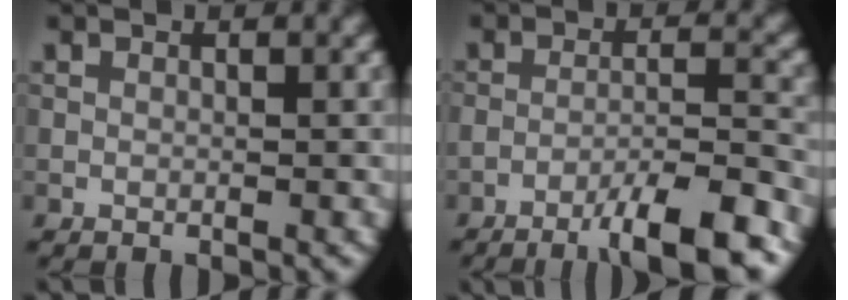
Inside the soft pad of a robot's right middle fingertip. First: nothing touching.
{"total": 7.2, "force": [-4.8, 1.0, 5.2], "torque": [-0.072, 0.007, -0.079]}